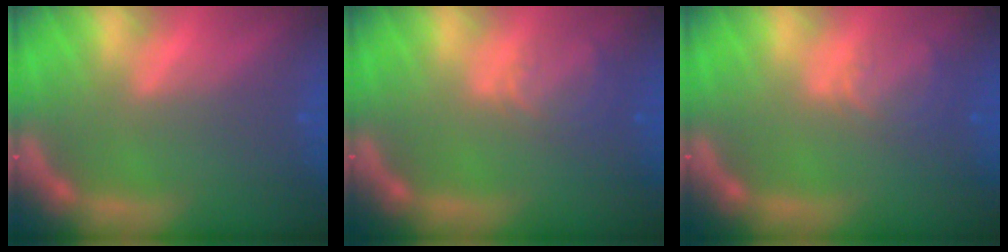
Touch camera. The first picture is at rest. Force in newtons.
{"total": 2.9}
{"total": 2.9}